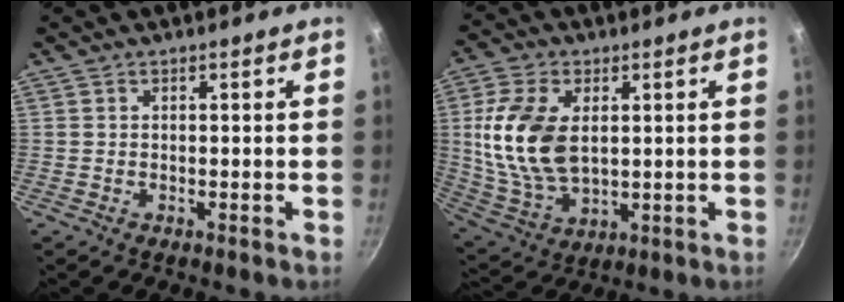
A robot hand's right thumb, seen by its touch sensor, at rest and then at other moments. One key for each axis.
{"total": 15.4, "fx": 2.4, "fy": 9.3, "fz": 12.1, "tx": -0.225, "ty": -0.014, "tz": 0.057}